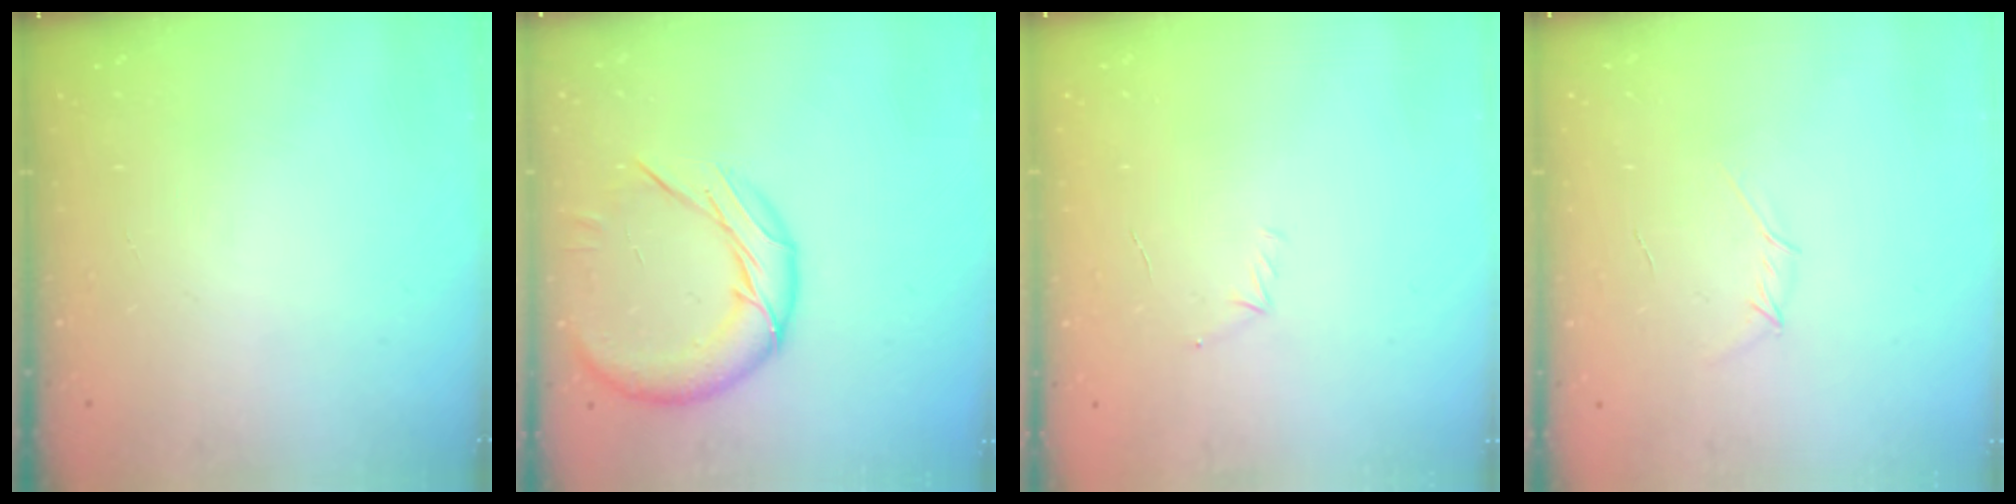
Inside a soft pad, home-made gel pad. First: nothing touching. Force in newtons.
{"total": 14.2, "press": 14.2, "slide": 0.8}
{"total": 4.7, "press": 4.5, "slide": 1.3}
{"total": 3.5, "press": 3.4, "slide": 0.8}